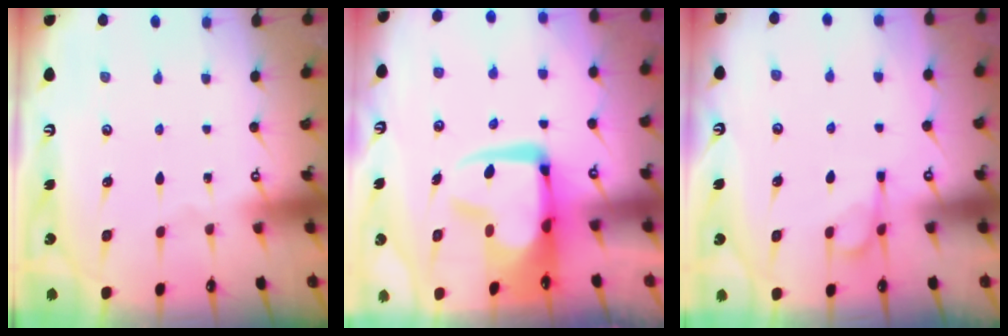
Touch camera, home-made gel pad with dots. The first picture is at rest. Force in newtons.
{"total": 5.6, "press": 5.5, "slide": 1.0}
{"total": 2.9, "press": 2.7, "slide": 1.1}